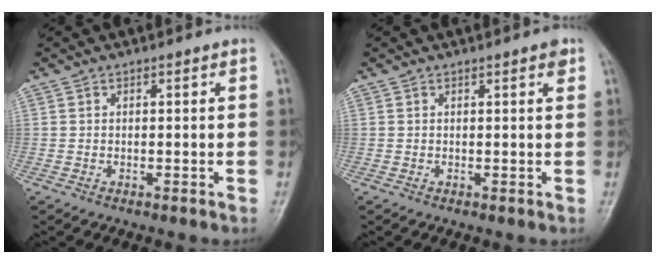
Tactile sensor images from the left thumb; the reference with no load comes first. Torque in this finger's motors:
{"motor_torque": [0.20, -0.12, 0.06, 0.01, 0.00]}